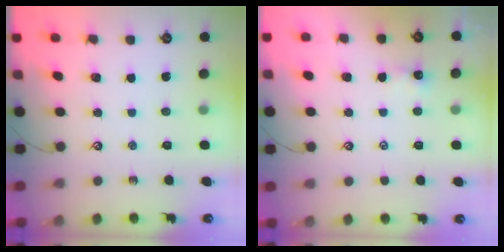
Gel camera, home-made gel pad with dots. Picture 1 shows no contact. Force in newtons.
{"total": 1.6, "press": 1.5, "slide": 0.3}